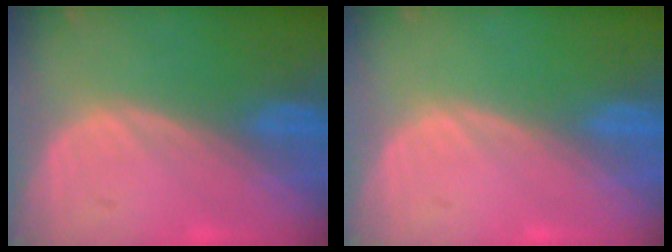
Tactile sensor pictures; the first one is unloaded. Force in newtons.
{"total": 0.0}